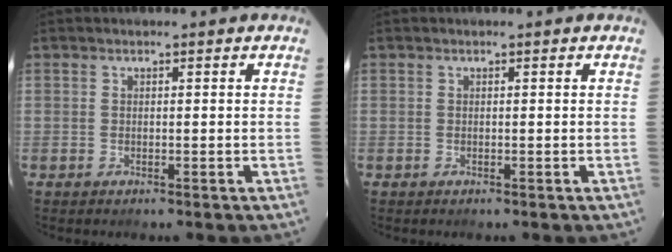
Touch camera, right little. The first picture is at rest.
{"total": 0.0}